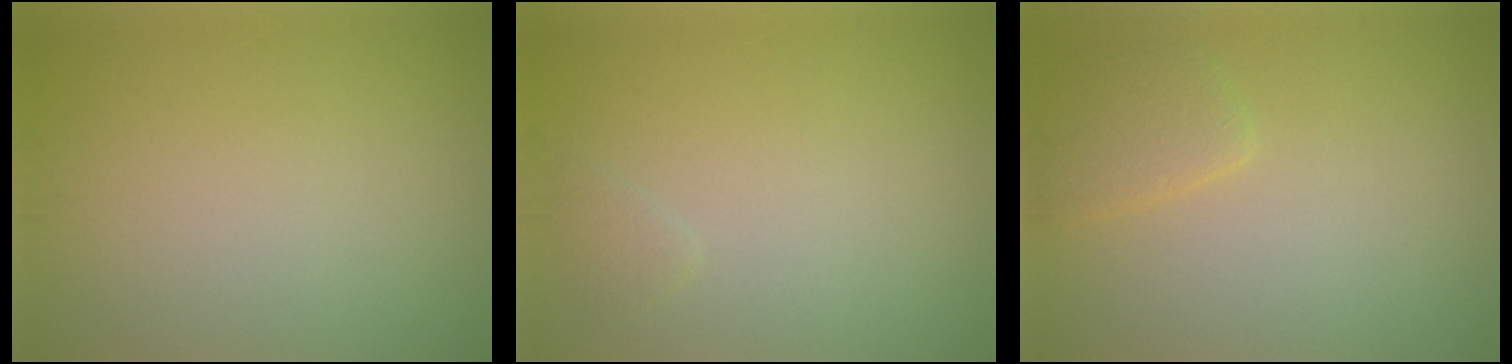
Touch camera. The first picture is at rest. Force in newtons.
{"total": 0.8, "press": 0.8, "slide": 0.1}
{"total": 2.1, "press": 2.1, "slide": 0.2}